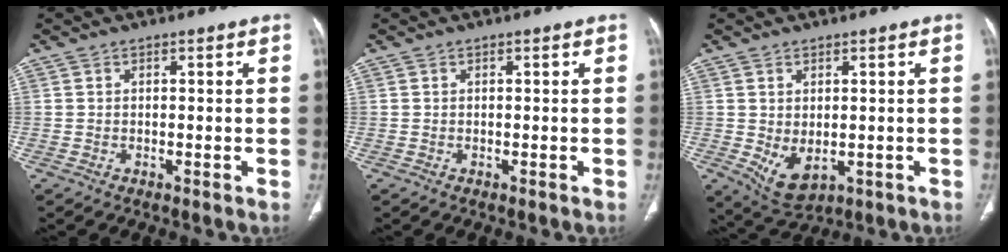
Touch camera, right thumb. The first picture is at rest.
{"total": 0.0}
{"total": 6.1, "force": [-0.9, 3.5, 4.9], "torque": [-0.078, -0.006, 0.006]}